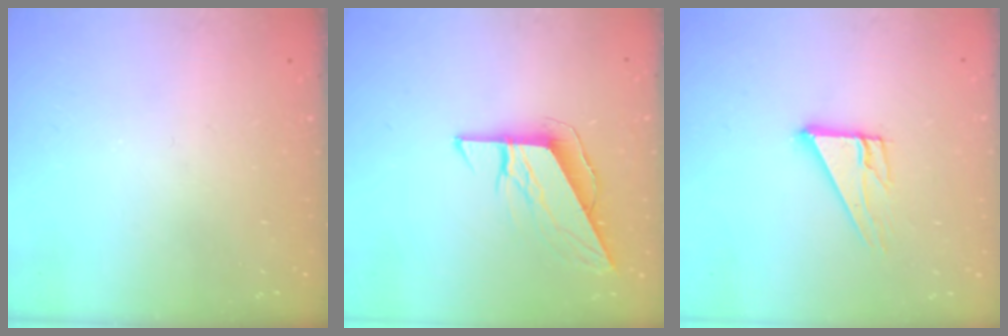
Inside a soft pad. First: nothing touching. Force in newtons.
{"total": 8.2, "press": 8.2, "slide": 0.3}
{"total": 10.0, "press": 10.0, "slide": 0.5}